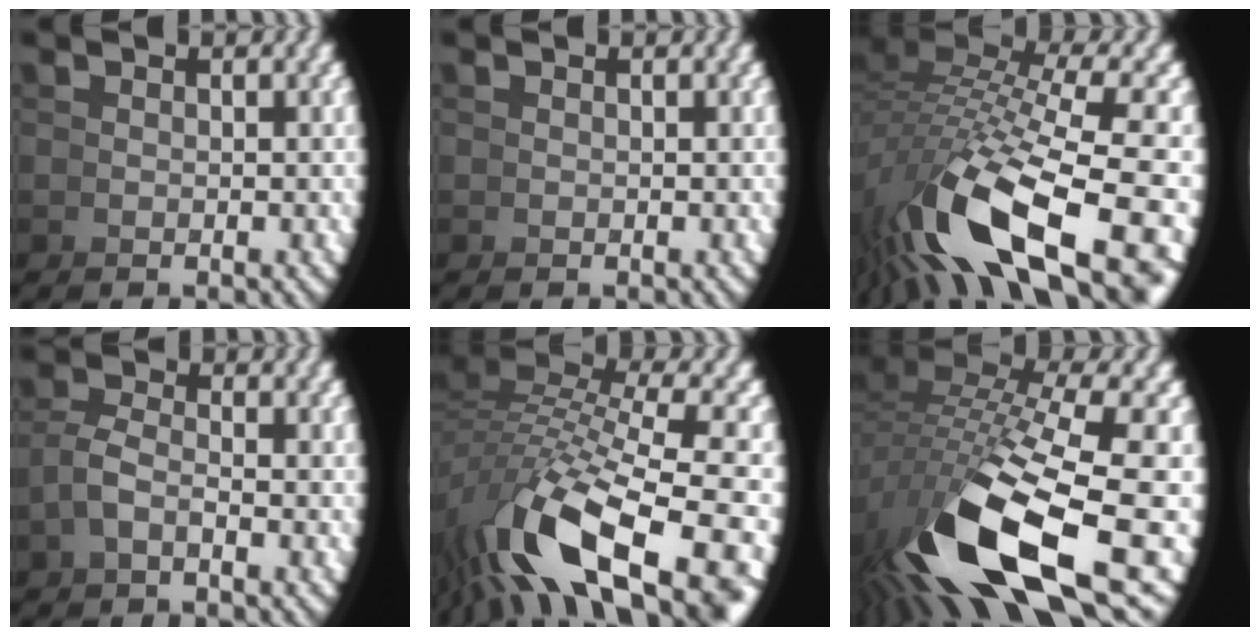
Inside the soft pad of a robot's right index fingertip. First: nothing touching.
{"total": 0.0}
{"total": 11.8, "force": [-4.9, 5.8, 9.1], "torque": [-0.181, -0.046, -0.049]}
{"total": 1.6, "force": [-0.2, 0.6, 1.4], "torque": [-0.037, -0.005, -0.004]}
{"total": 10.9, "force": [-3.8, 5.4, 8.7], "torque": [-0.165, -0.038, -0.034]}
{"total": 11.2, "force": [-2.5, 5.4, 9.5], "torque": [-0.192, -0.033, -0.019]}